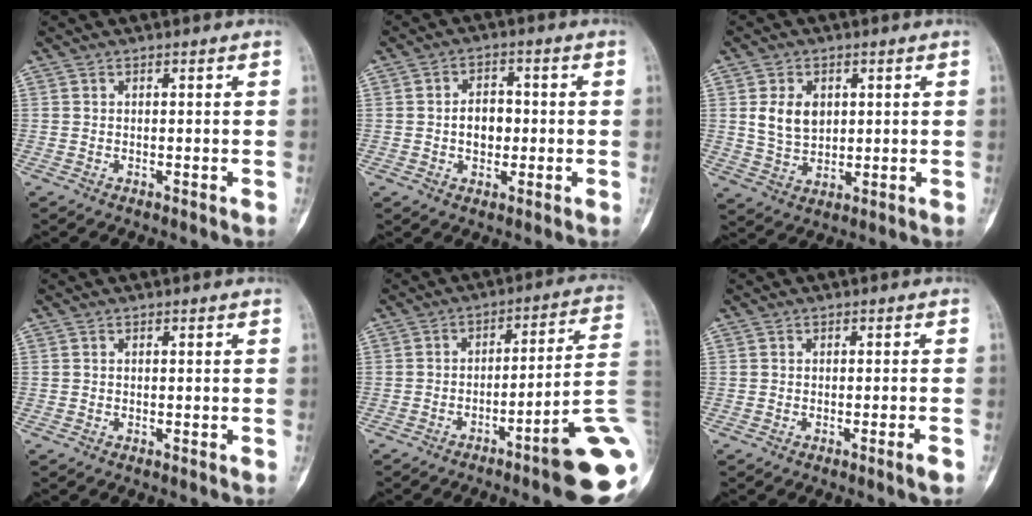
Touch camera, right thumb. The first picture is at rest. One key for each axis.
{"total": 5.9, "fx": -0.3, "fy": 4.2, "fz": 4.0, "tx": -0.044, "ty": 0.012, "tz": -0.007}
{"total": 7.3, "fx": 1.7, "fy": 5.3, "fz": 4.7, "tx": -0.064, "ty": -0.011, "tz": 0.040}
{"total": 0.0}
{"total": 14.7, "fx": -5.5, "fy": 0.8, "fz": 13.6, "tx": -0.135, "ty": 0.039, "tz": -0.079}
{"total": 1.9, "fx": -1.1, "fy": -0.2, "fz": 1.5, "tx": -0.024, "ty": -0.003, "tz": -0.019}